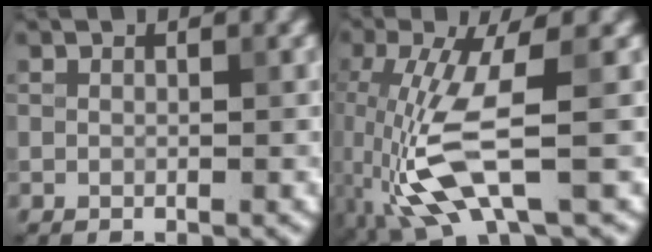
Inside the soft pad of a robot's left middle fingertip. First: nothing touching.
{"total": 7.5, "force": [-2.3, 2.0, 6.8], "torque": [-0.165, -0.009, -0.043]}